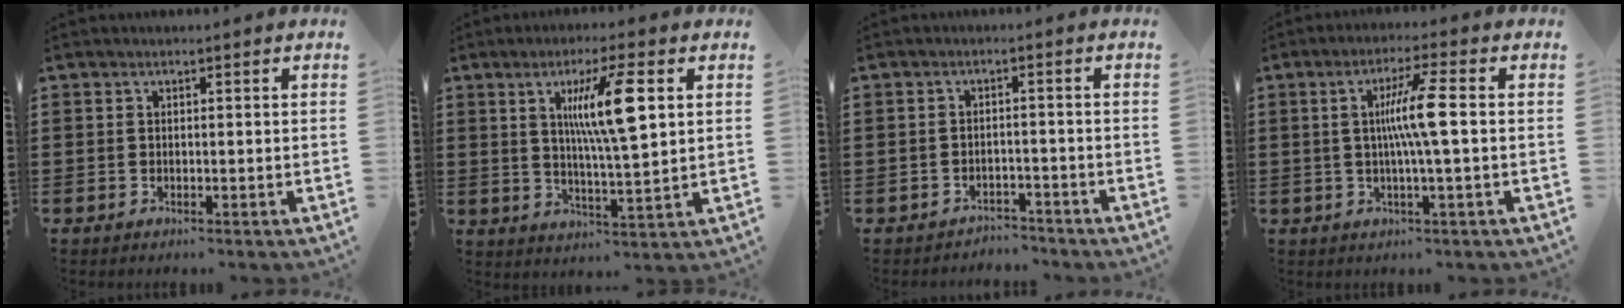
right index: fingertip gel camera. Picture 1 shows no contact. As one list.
[{"total": 9.9, "force": [3.2, 1.6, 9.3], "torque": [-0.175, 0.003, 0.048]}, {"total": 2.4, "force": [-2.4, 0.4, -0.3], "torque": [-0.004, 0.003, -0.054]}, {"total": 7.1, "force": [0.3, -0.2, 7.0], "torque": [-0.131, -0.002, -0.003]}]